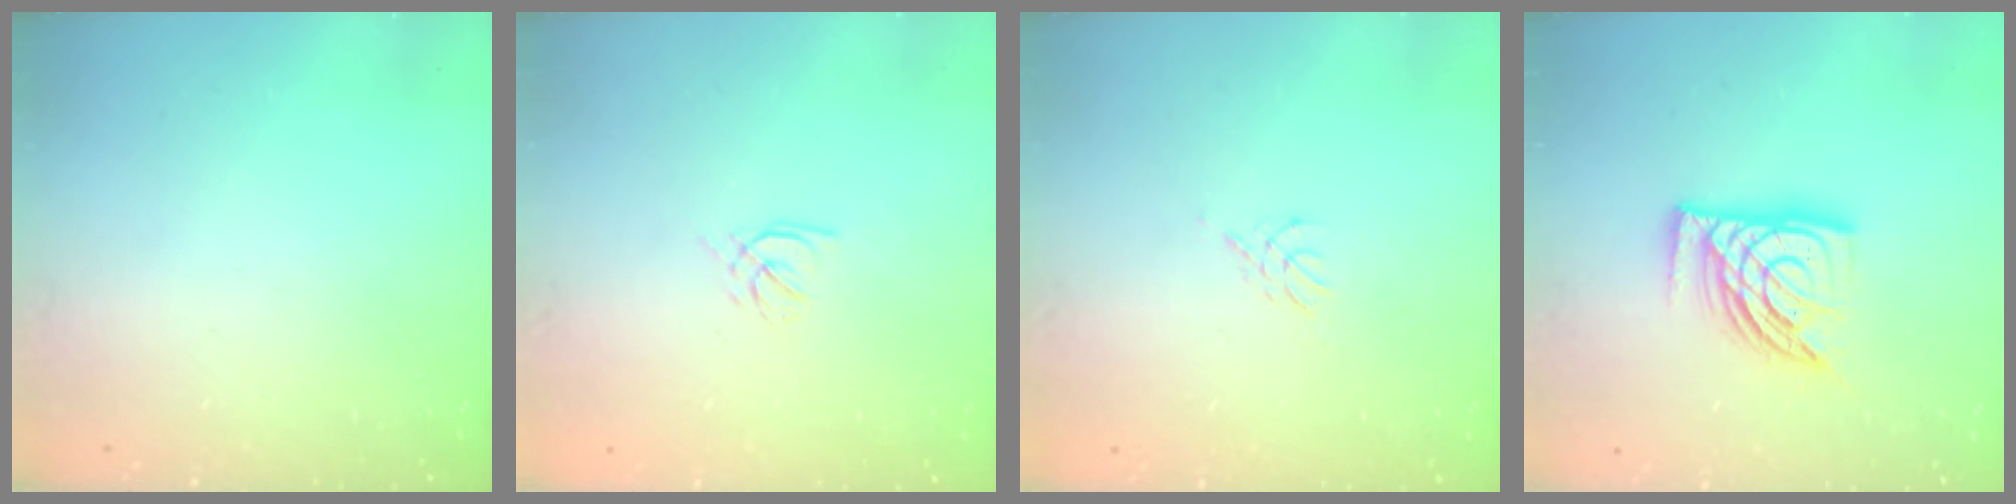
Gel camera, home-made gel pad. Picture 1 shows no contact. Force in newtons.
{"total": 2.0, "press": 1.9, "slide": 0.5}
{"total": 2.8, "press": 2.7, "slide": 0.6}
{"total": 14.0, "press": 13.9, "slide": 1.6}